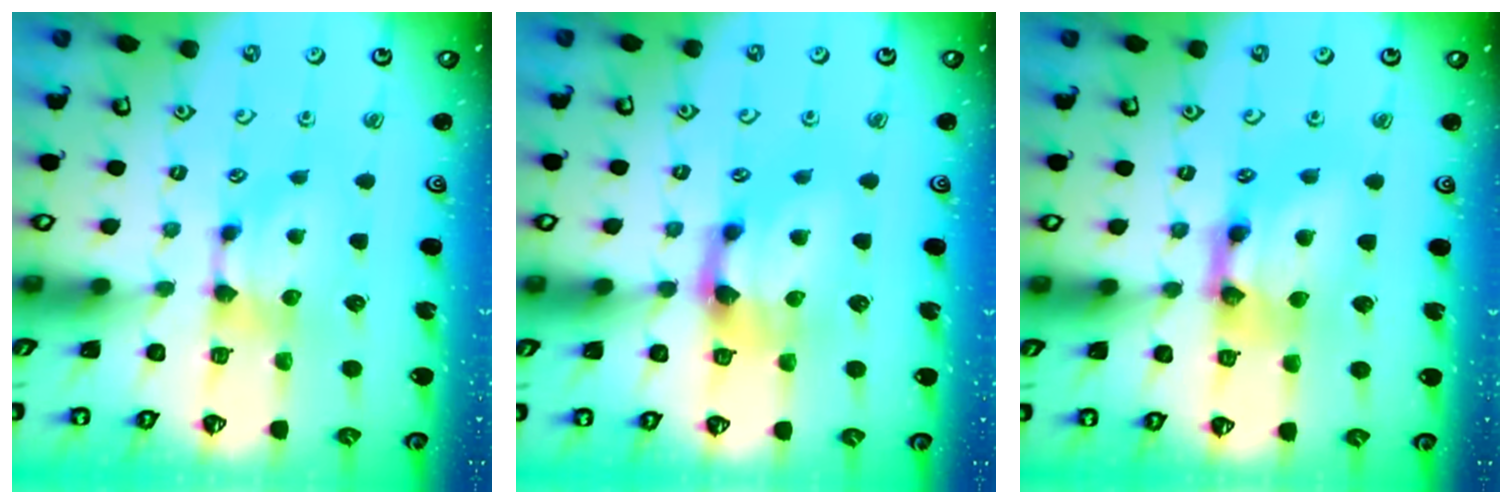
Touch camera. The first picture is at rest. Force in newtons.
{"total": 2.8, "press": 2.4, "slide": 1.5}
{"total": 6.5, "press": 6.5, "slide": 0.3}